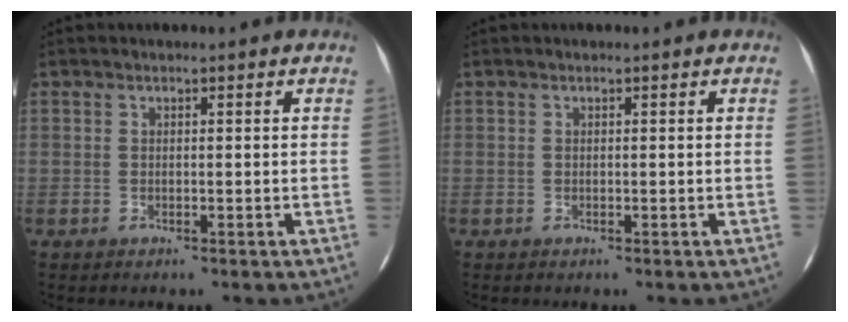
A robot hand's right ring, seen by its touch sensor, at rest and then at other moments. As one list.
[{"total": 0.0}]